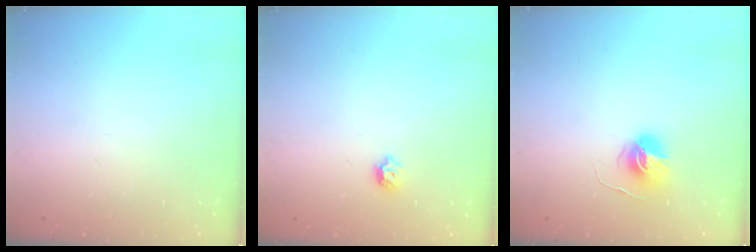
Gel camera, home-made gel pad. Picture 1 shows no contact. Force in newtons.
{"total": 6.1, "press": 6.0, "slide": 1.1}
{"total": 6.7, "press": 6.7, "slide": 0.4}